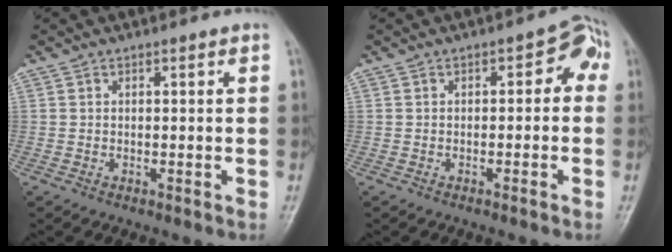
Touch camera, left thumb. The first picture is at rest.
{"total": 4.8, "force": [-0.6, 2.9, 3.7], "torque": [-0.020, 0.031, -0.018]}